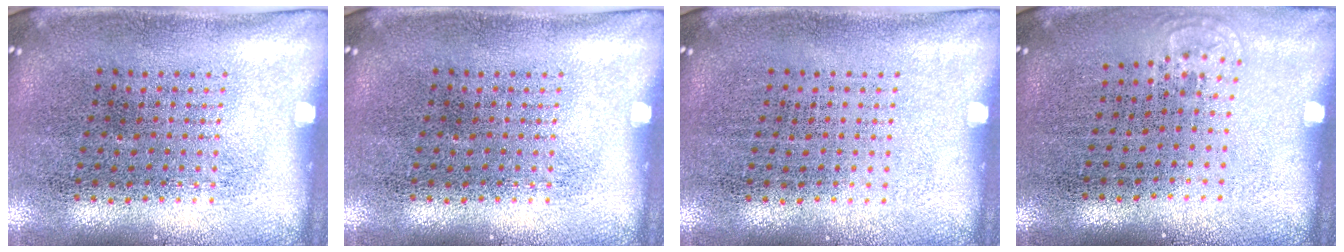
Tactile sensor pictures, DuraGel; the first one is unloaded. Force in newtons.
{"total": 0.0}
{"total": 0.0}
{"total": 0.6, "press": 0.5, "slide": 0.3}